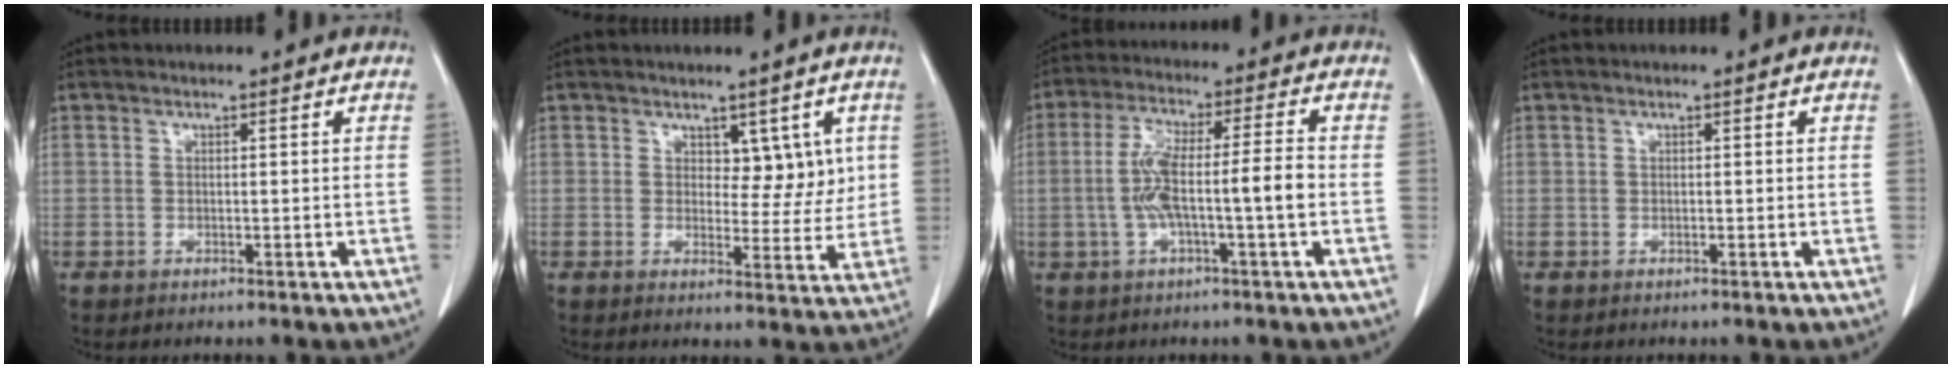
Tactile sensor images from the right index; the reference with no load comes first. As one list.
[{"total": 5.0, "force": [2.0, 3.0, 3.5], "torque": [-0.029, -0.001, 0.030]}, {"total": 9.4, "force": [-1.4, 0.8, 9.2], "torque": [-0.179, 0.019, -0.028]}, {"total": 0.0}]